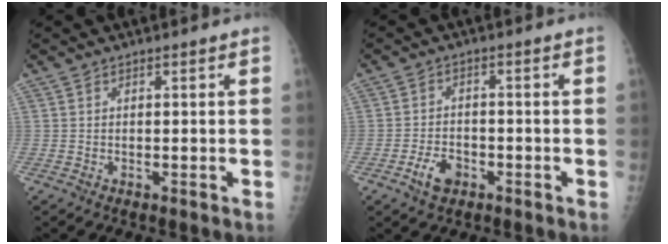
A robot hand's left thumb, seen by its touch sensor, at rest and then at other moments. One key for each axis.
{"total": 4.6, "fx": -2.3, "fy": 3.0, "fz": 2.6, "tx": -0.039, "ty": 0.013, "tz": -0.039}